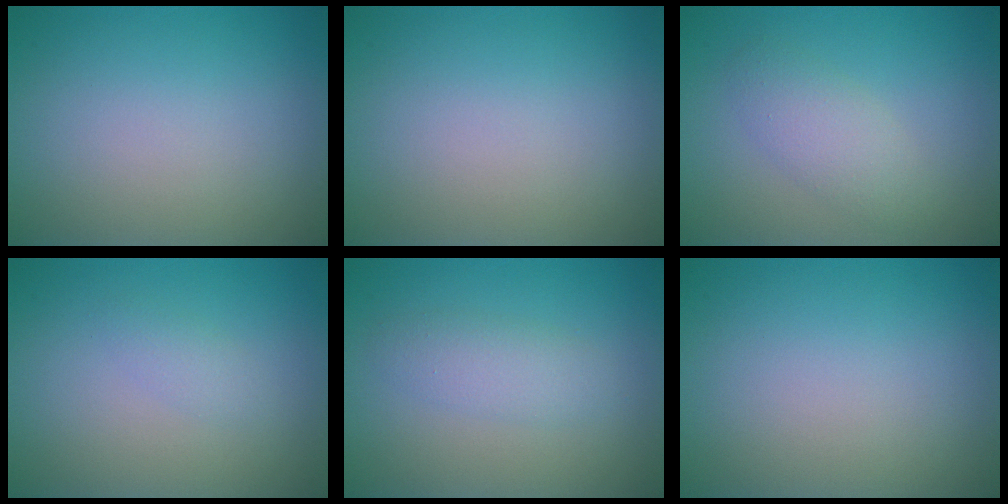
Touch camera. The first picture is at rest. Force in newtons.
{"total": 0.0}
{"total": 2.7, "press": 2.7, "slide": 0.2}
{"total": 1.1, "press": 1.1, "slide": 0.0}
{"total": 2.2, "press": 2.2, "slide": 0.2}
{"total": 0.0}